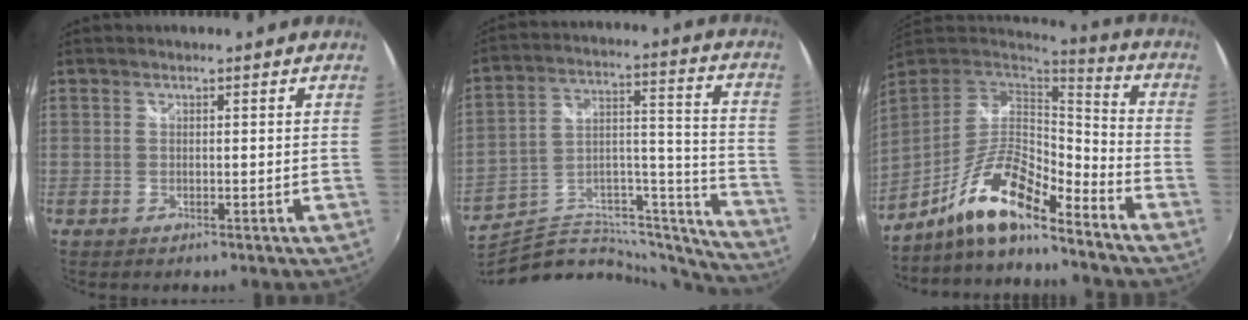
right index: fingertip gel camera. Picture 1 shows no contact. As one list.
[{"total": 25.0, "force": [-20.8, 10.0, 9.5], "torque": [-0.127, 0.068, -0.298]}, {"total": 14.0, "force": [-9.9, 2.8, 9.5], "torque": [-0.191, -0.006, -0.191]}]